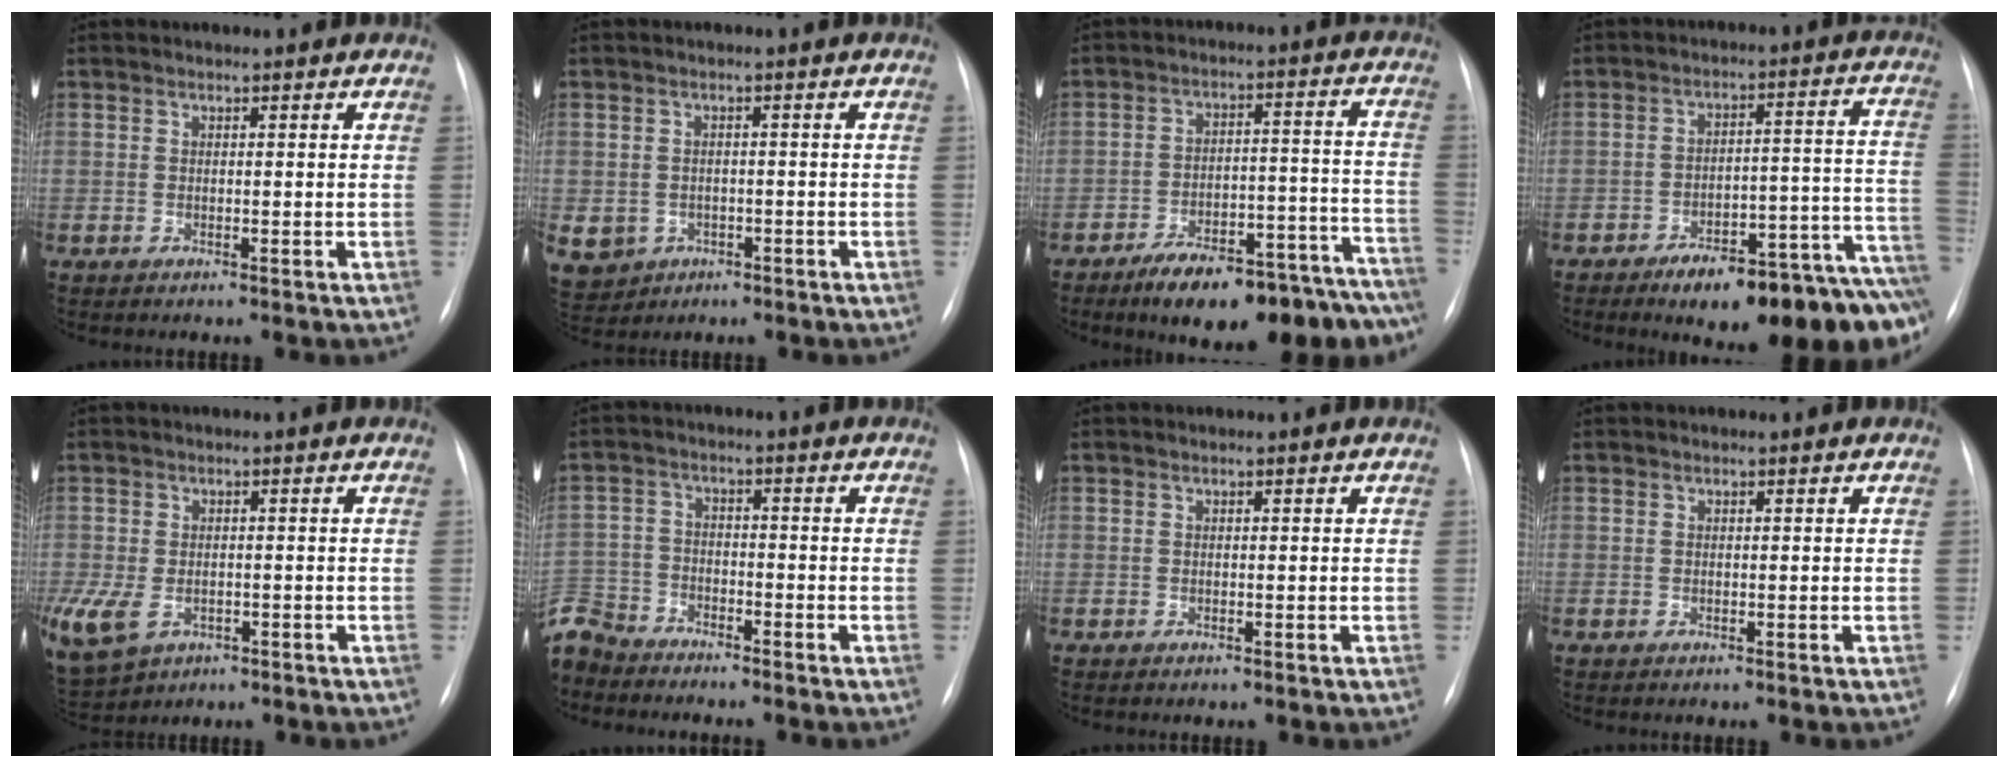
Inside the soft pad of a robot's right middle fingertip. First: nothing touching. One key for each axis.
{"total": 9.9, "fx": -3.8, "fy": 8.6, "fz": 2.9, "tx": -0.093, "ty": 0.010, "tz": -0.045}
{"total": 20.3, "fx": -16.5, "fy": 5.8, "fz": 10.2, "tx": -0.072, "ty": 0.045, "tz": -0.232}
{"total": 18.0, "fx": -12.5, "fy": 3.8, "fz": 12.3, "tx": -0.073, "ty": 0.045, "tz": -0.171}
{"total": 19.0, "fx": -8.0, "fy": 14.1, "fz": 9.9, "tx": -0.321, "ty": -0.031, "tz": -0.117}
{"total": 8.6, "fx": -8.0, "fy": 3.3, "fz": 0.7, "tx": -0.026, "ty": 0.001, "tz": -0.157}
{"total": 0.0}
{"total": 0.0}